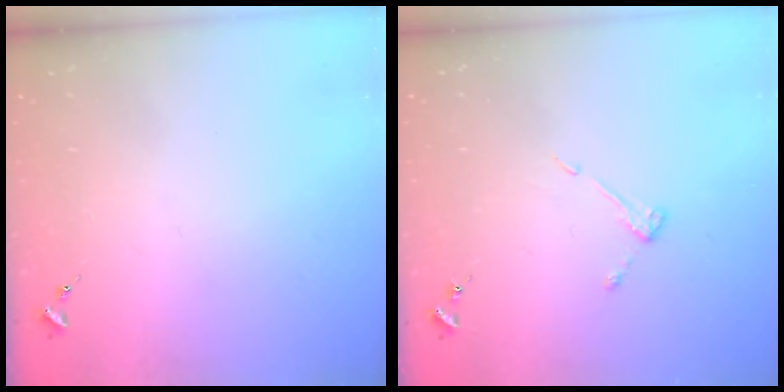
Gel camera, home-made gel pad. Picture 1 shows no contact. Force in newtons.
{"total": 4.7, "press": 4.7, "slide": 0.6}